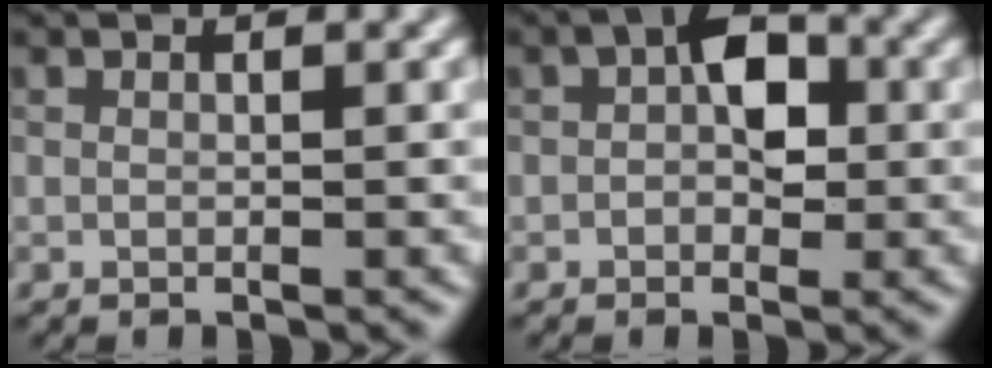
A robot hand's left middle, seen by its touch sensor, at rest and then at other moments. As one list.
[{"total": 4.1, "force": [0.6, 2.6, 3.1], "torque": [-0.046, 0.011, 0.003]}]